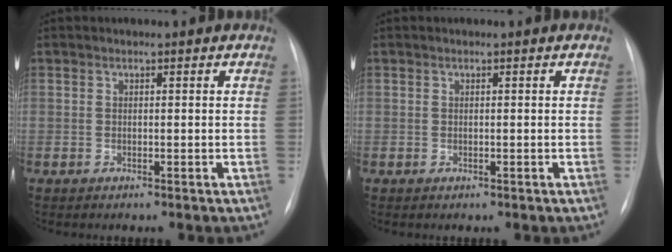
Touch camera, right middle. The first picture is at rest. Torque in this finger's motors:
{"motor_torque": [-0.11, 0.04, -0.05, 0.00]}